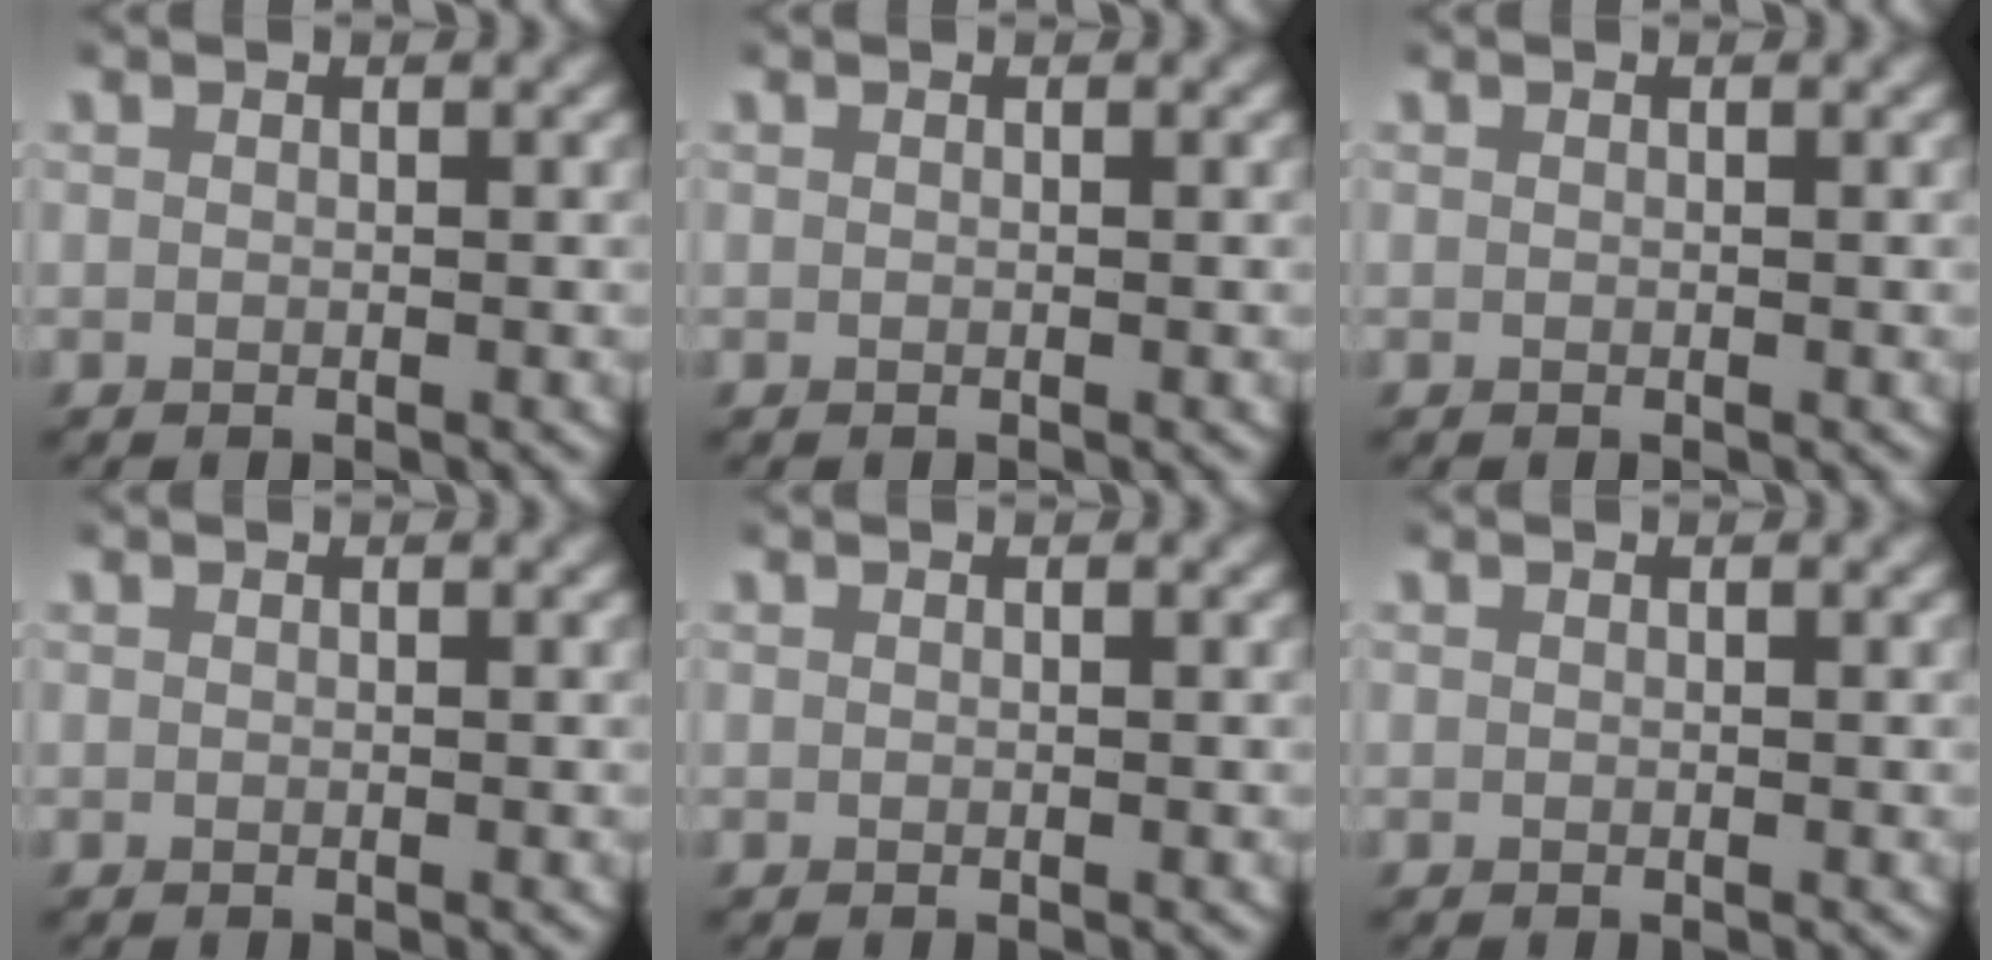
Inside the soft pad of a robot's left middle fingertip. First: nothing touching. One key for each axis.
{"total": 0.0}
{"total": 0.0}
{"total": 0.0}
{"total": 0.0}
{"total": 0.0}